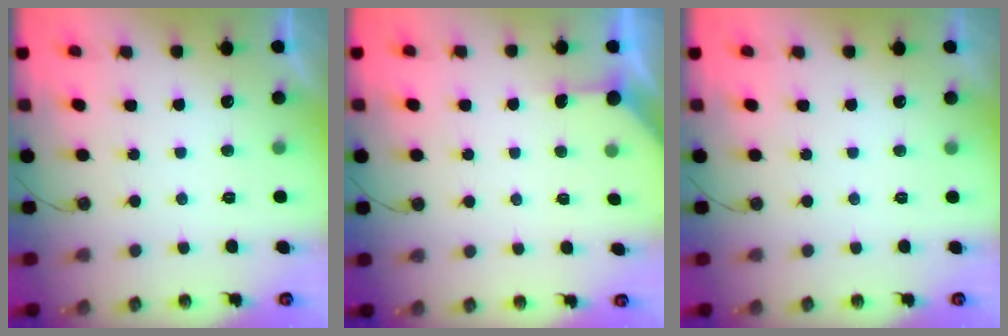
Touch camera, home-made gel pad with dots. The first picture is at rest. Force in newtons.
{"total": 2.4, "press": 2.4, "slide": 0.3}
{"total": 0.0}